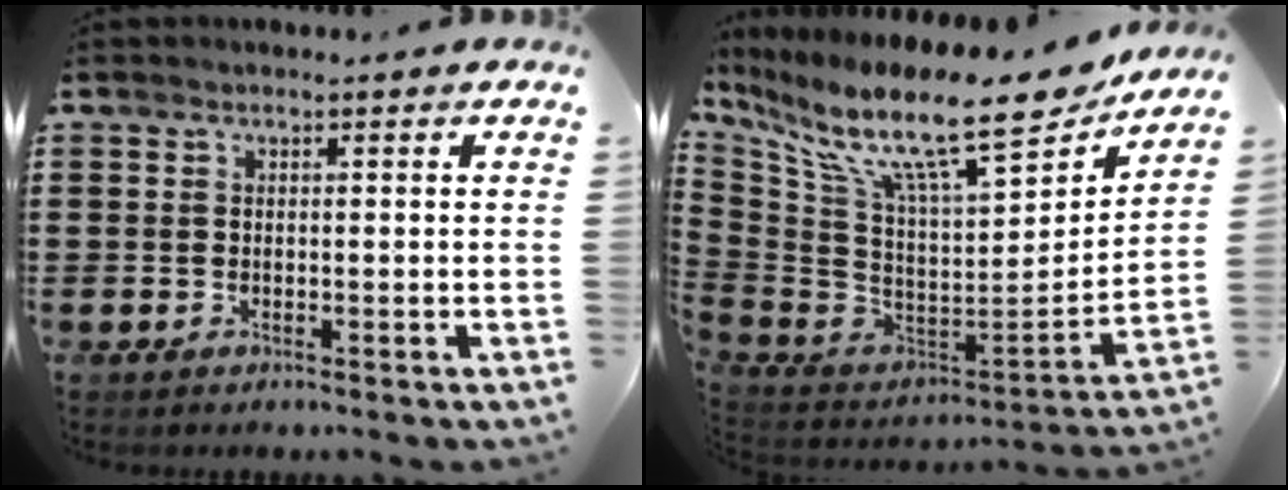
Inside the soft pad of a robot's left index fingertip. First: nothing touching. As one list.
[{"total": 16.6, "force": [11.5, 2.8, 11.5], "torque": [-0.224, -0.078, 0.187]}]